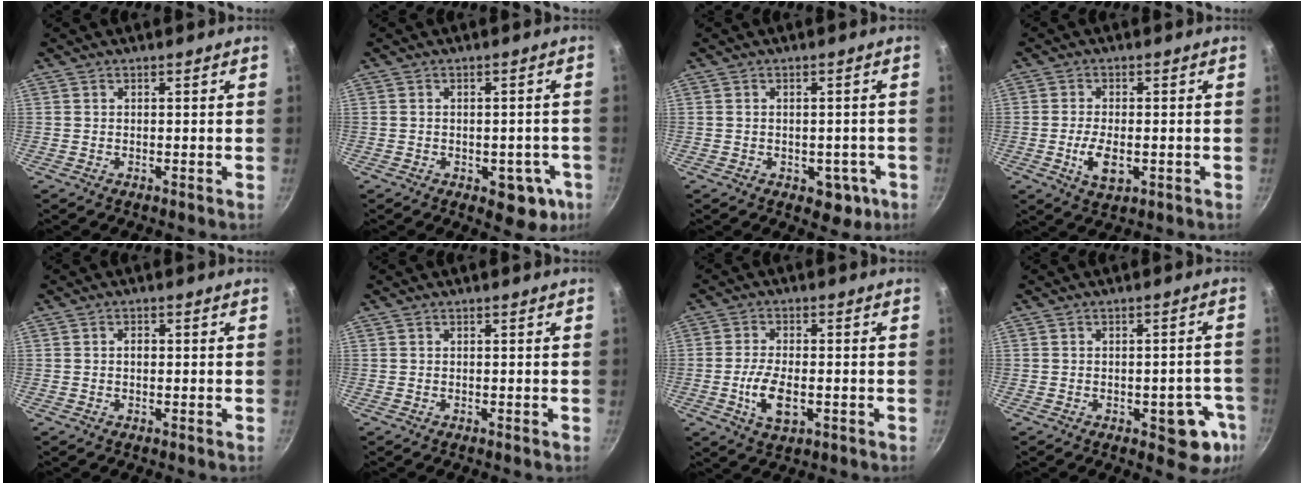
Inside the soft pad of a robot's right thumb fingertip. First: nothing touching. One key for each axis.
{"total": 8.1, "fx": -2.9, "fy": 4.8, "fz": 5.9, "tx": -0.031, "ty": 0.016, "tz": -0.027}
{"total": 5.4, "fx": -1.8, "fy": 3.8, "fz": 3.3, "tx": -0.012, "ty": 0.017, "tz": -0.008}
{"total": 6.0, "fx": -1.4, "fy": 3.0, "fz": 5.0, "tx": -0.095, "ty": -0.001, "tz": -0.022}
{"total": 1.5, "fx": 0.1, "fy": 1.0, "fz": 1.1, "tx": -0.017, "ty": 0.004, "tz": 0.000}
{"total": 0.0}
{"total": 7.5, "fx": -1.8, "fy": 3.7, "fz": 6.3, "tx": -0.122, "ty": 0.004, "tz": -0.033}
{"total": 9.2, "fx": -3.5, "fy": 4.6, "fz": 7.2, "tx": -0.030, "ty": 0.017, "tz": -0.042}